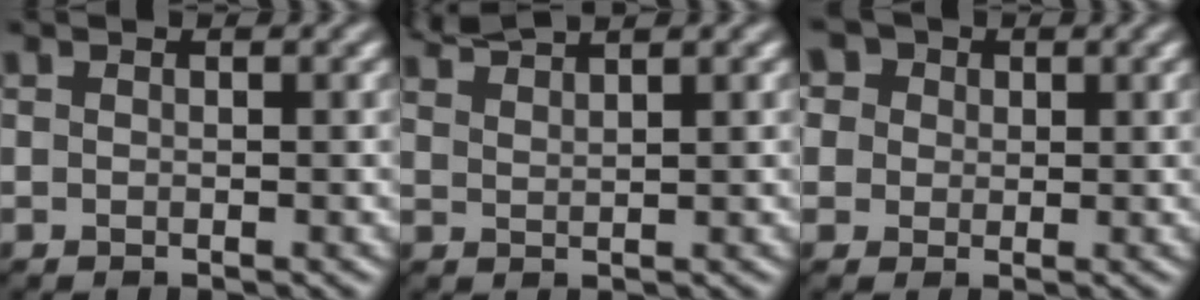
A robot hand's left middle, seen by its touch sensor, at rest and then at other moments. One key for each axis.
{"total": 3.3, "fx": 3.2, "fy": 0.2, "fz": 0.9, "tx": -0.009, "ty": 0.010, "tz": 0.055}
{"total": 7.9, "fx": 4.3, "fy": 5.7, "fz": 3.3, "tx": -0.073, "ty": 0.029, "tz": 0.040}